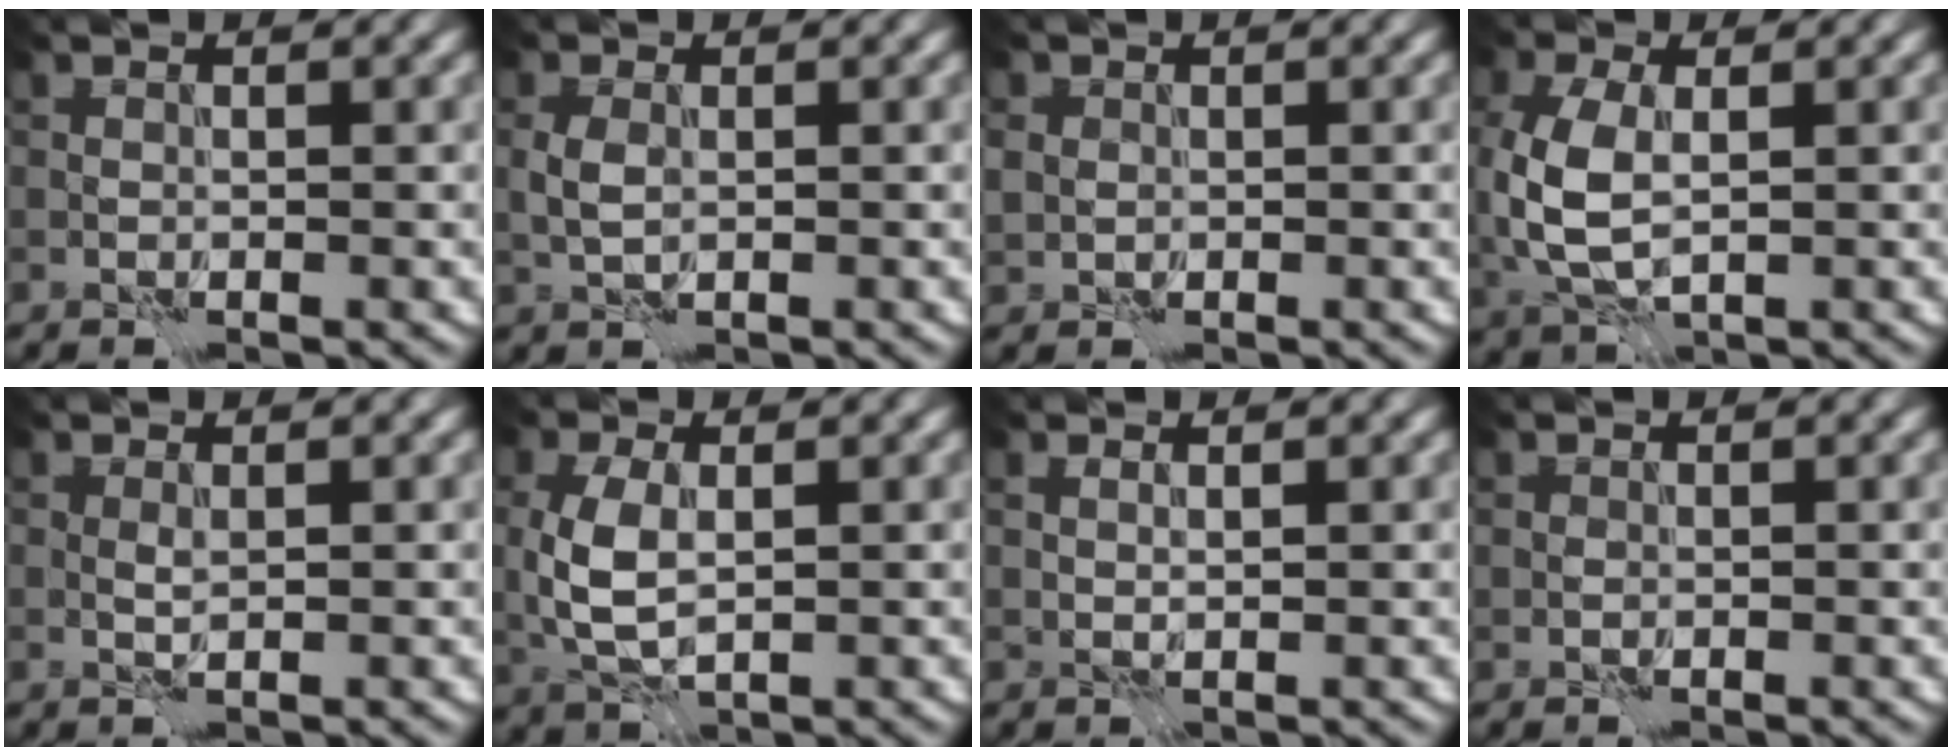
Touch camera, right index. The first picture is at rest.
{"total": 1.6, "force": [0.1, 1.0, 1.2], "torque": [-0.031, -0.001, 0.003]}
{"total": 1.3, "force": [0.1, 1.3, 0.3], "torque": [-0.005, -0.002, 0.000]}
{"total": 5.6, "force": [0.3, 3.4, 4.4], "torque": [-0.120, -0.003, 0.010]}
{"total": 0.5, "force": [0.4, -0.2, 0.2], "torque": [-0.006, 0.000, 0.008]}
{"total": 4.1, "force": [0.4, 2.3, 3.3], "torque": [-0.085, 0.000, 0.013]}
{"total": 0.7, "force": [0.7, 0.0, 0.1], "torque": [-0.007, -0.002, 0.015]}
{"total": 0.0}